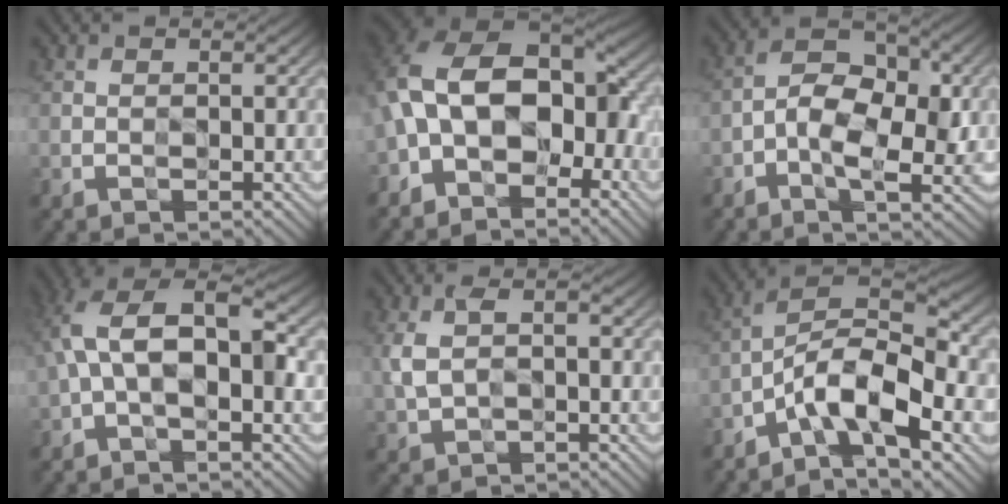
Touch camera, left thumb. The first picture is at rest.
{"total": 14.5, "force": [-2.1, 9.2, 11.1], "torque": [-0.219, -0.005, -0.044]}
{"total": 7.4, "force": [-1.6, 3.8, 6.1], "torque": [-0.106, 0.006, -0.036]}
{"total": 10.4, "force": [0.2, 5.7, 8.7], "torque": [-0.179, 0.019, -0.003]}
{"total": 4.4, "force": [0.3, 2.7, 3.4], "torque": [-0.088, 0.000, 0.003]}
{"total": 11.8, "force": [-5.7, 4.2, 9.5], "torque": [-0.170, 0.002, -0.112]}